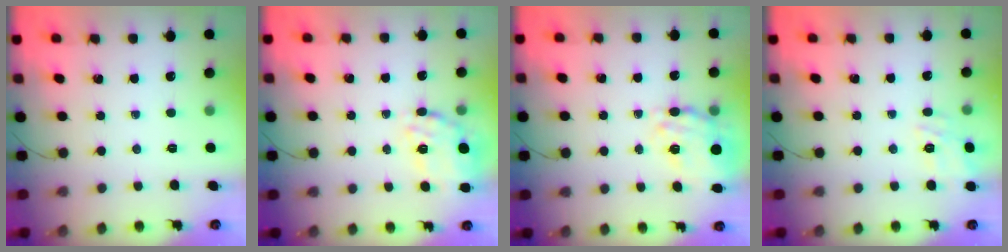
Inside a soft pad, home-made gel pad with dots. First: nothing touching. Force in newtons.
{"total": 17.9, "press": 17.6, "slide": 3.4}
{"total": 10.8, "press": 10.1, "slide": 3.9}
{"total": 12.1, "press": 12.0, "slide": 0.8}